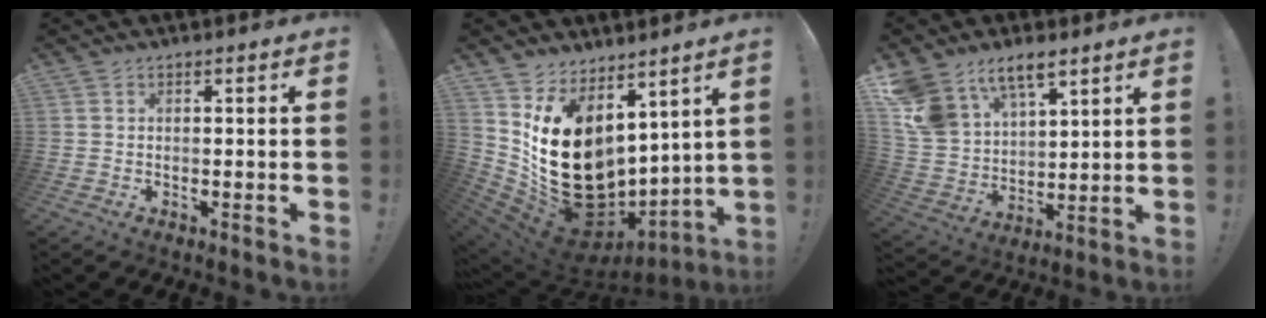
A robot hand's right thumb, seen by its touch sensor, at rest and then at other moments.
{"total": 20.5, "force": [3.1, 15.4, 13.2], "torque": [-0.237, -0.041, 0.088]}
{"total": 13.2, "force": [9.1, 7.6, 5.8], "torque": [-0.130, -0.055, 0.179]}